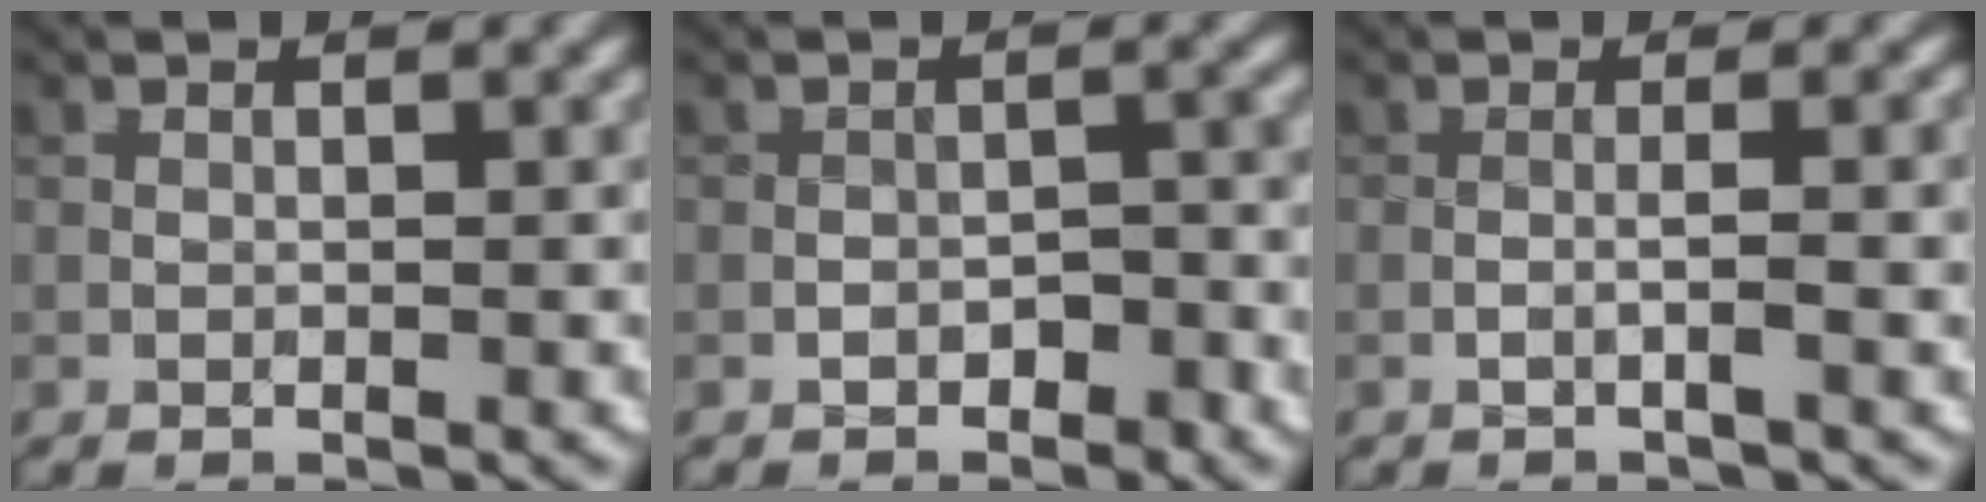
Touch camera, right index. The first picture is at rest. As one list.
[{"total": 1.2, "force": [-0.8, 0.7, 0.6], "torque": [-0.006, 0.004, -0.009]}, {"total": 1.9, "force": [-0.1, 0.2, 1.9], "torque": [-0.024, 0.003, -0.007]}]